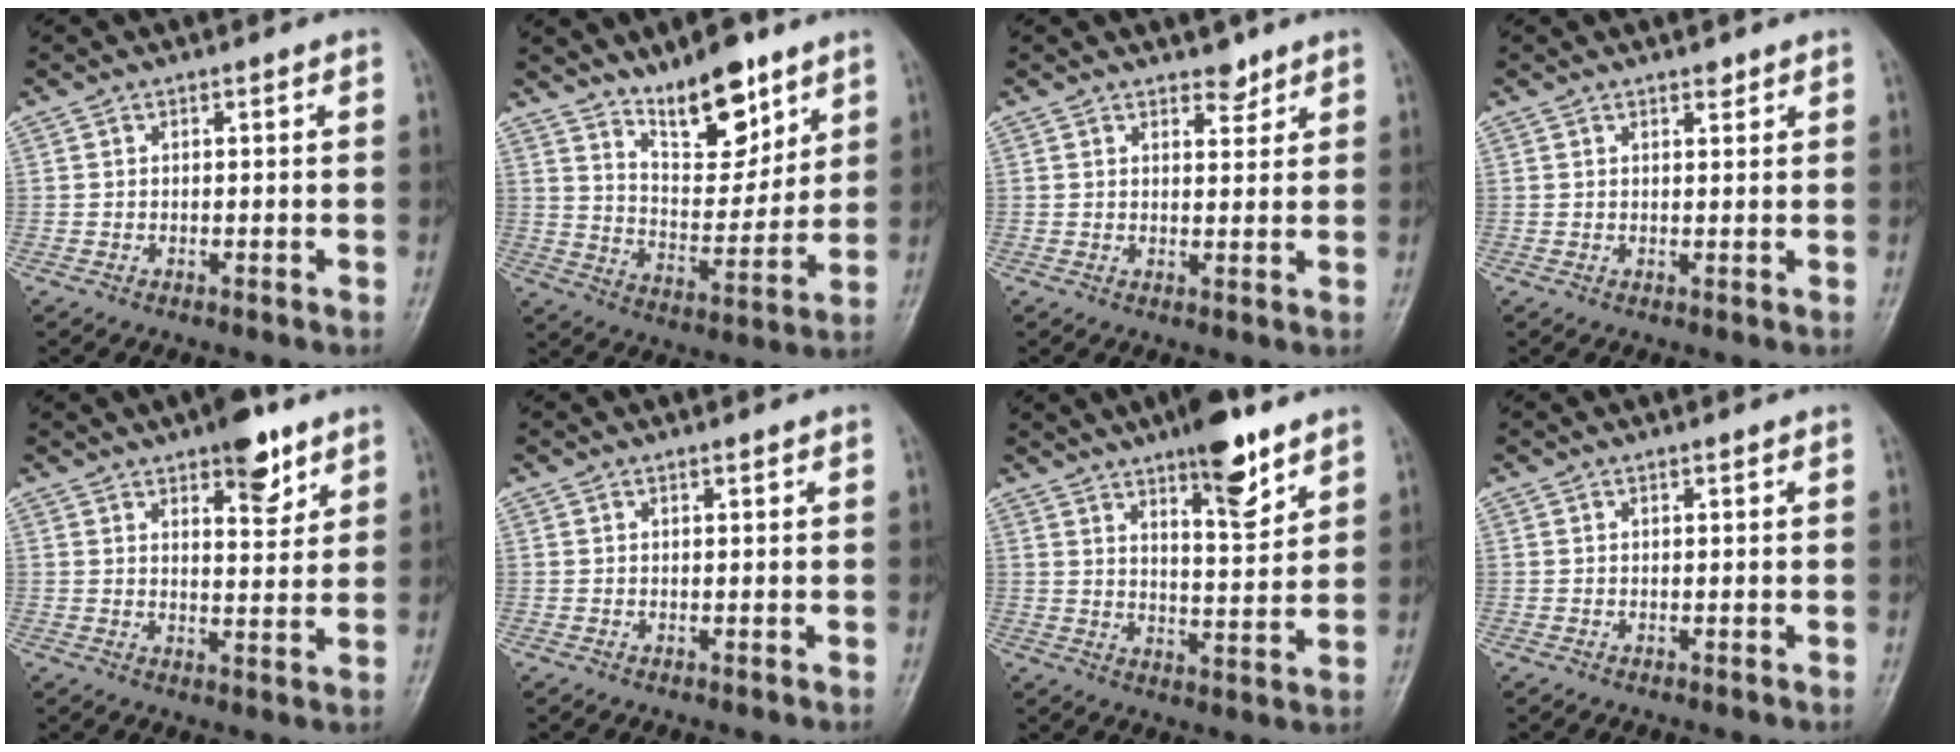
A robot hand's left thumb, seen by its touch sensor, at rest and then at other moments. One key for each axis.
{"total": 13.4, "fx": 9.4, "fy": 5.4, "fz": 7.9, "tx": -0.091, "ty": -0.071, "tz": 0.168}
{"total": 2.8, "fx": 2.3, "fy": 1.3, "fz": 1.0, "tx": 0.001, "ty": -0.016, "tz": 0.033}
{"total": 1.4, "fx": 1.1, "fy": 0.5, "fz": 0.6, "tx": -0.004, "ty": -0.008, "tz": 0.016}
{"total": 8.2, "fx": 5.3, "fy": 3.1, "fz": 5.5, "tx": -0.056, "ty": -0.030, "tz": 0.074}
{"total": 0.7, "fx": 0.6, "fy": 0.1, "fz": 0.4, "tx": -0.007, "ty": -0.004, "tz": 0.010}
{"total": 11.4, "fx": 7.5, "fy": 3.1, "fz": 8.0, "tx": -0.100, "ty": -0.047, "tz": 0.116}
{"total": 0.5, "fx": 0.4, "fy": 0.0, "fz": 0.3, "tx": -0.006, "ty": -0.002, "tz": 0.008}